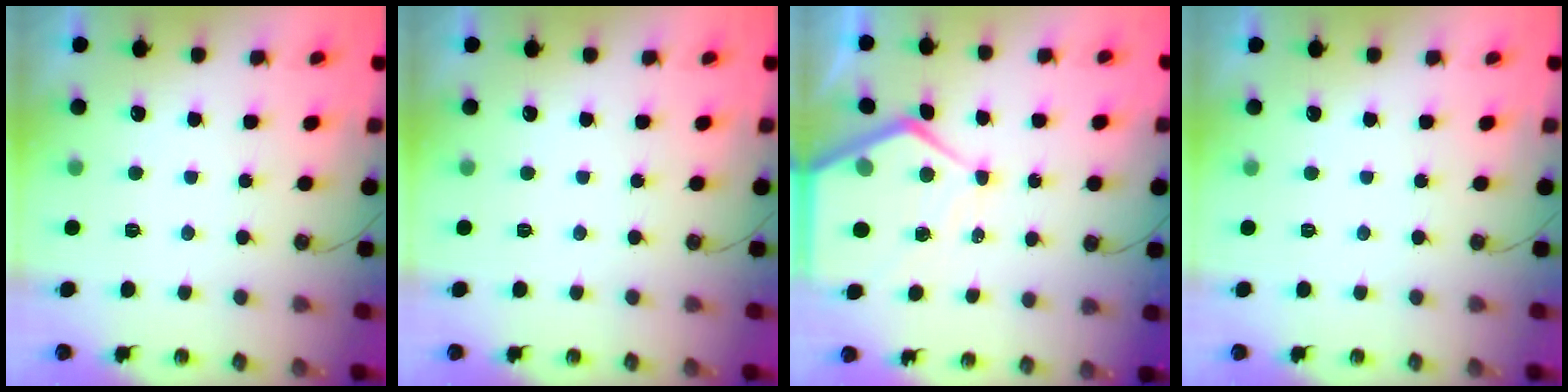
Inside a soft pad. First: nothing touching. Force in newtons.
{"total": 0.0}
{"total": 10.4, "press": 10.3, "slide": 0.9}
{"total": 0.0}